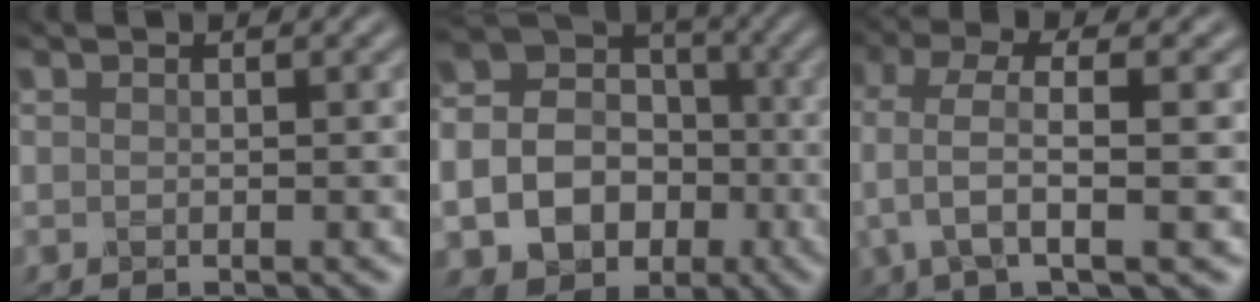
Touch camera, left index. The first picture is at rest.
{"total": 12.8, "force": [-3.8, 11.0, 5.5], "torque": [-0.110, -0.034, -0.070]}
{"total": 5.1, "force": [0.2, 1.4, 4.9], "torque": [-0.102, 0.004, 0.001]}